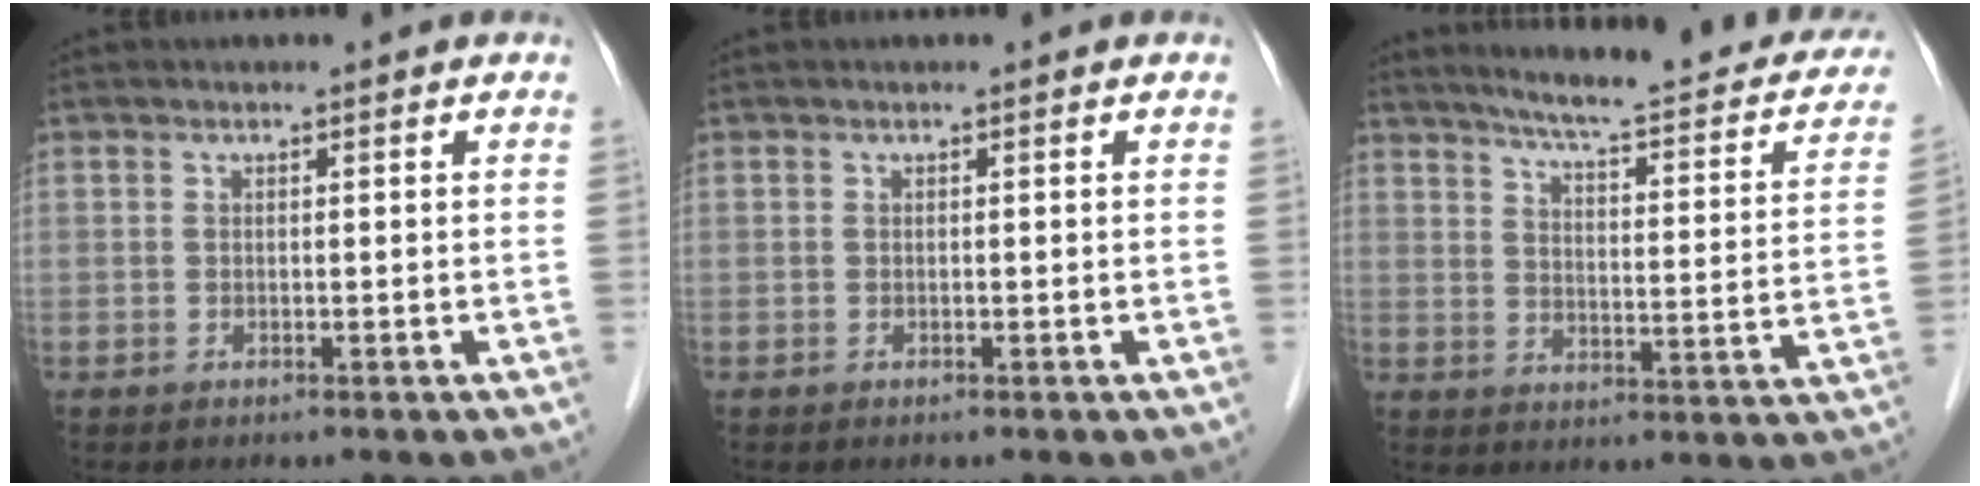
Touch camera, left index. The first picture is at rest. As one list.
[{"total": 0.0}, {"total": 22.3, "force": [18.8, 3.4, 11.4], "torque": [-0.148, -0.021, 0.225]}]